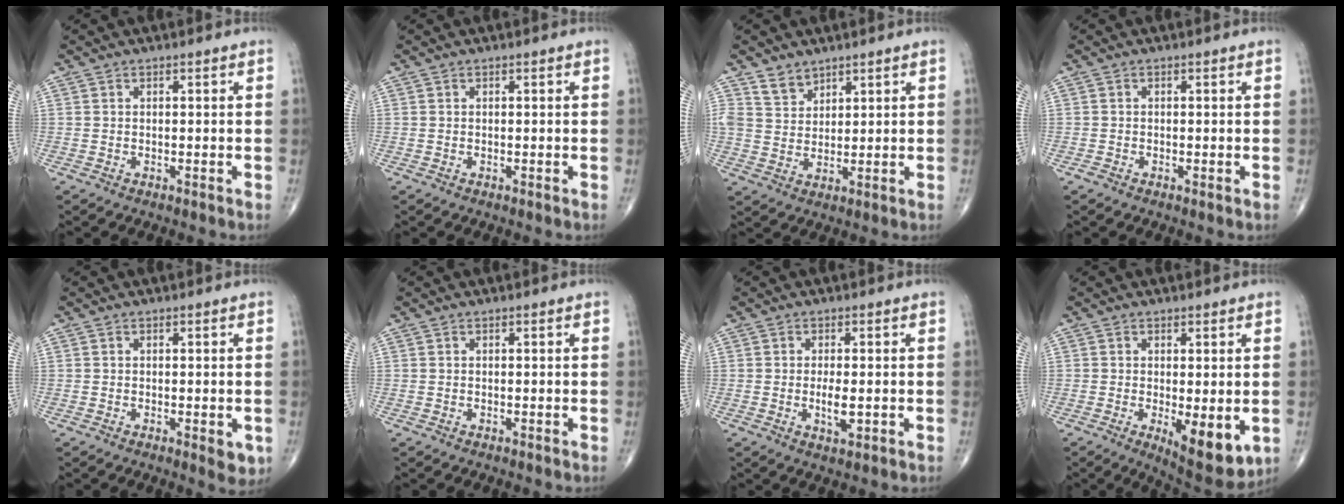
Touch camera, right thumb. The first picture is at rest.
{"total": 0.0}
{"total": 4.3, "force": [3.3, 2.6, 0.8], "torque": [0.007, -0.028, 0.066]}
{"total": 0.7, "force": [-0.4, 0.4, 0.4], "torque": [-0.008, -0.002, -0.010]}
{"total": 3.2, "force": [-0.8, 1.3, 2.8], "torque": [-0.025, -0.006, -0.009]}
{"total": 0.0}
{"total": 3.8, "force": [-0.5, 1.4, 3.5], "torque": [-0.064, -0.007, -0.008]}
{"total": 9.3, "force": [-2.1, 3.5, 8.4], "torque": [-0.113, -0.024, -0.021]}